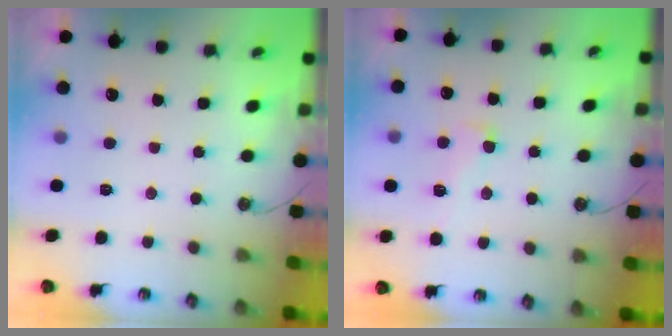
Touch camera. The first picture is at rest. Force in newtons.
{"total": 1.5, "press": 0.6, "slide": 1.4}